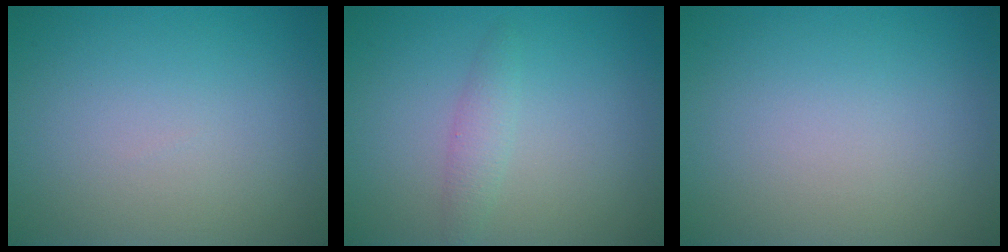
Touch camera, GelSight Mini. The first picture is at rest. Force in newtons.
{"total": 1.5, "press": 1.5, "slide": 0.1}
{"total": 0.0}